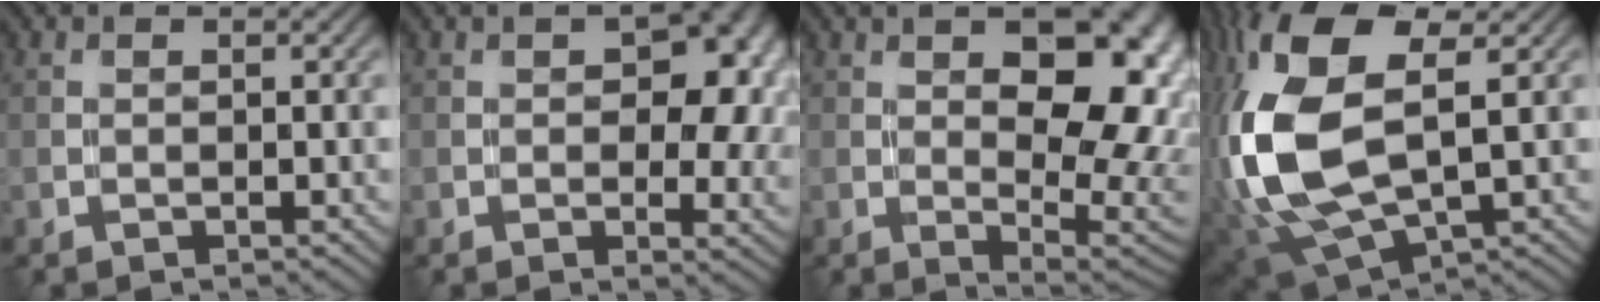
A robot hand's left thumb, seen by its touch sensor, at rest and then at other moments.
{"total": 9.4, "force": [1.2, 5.4, 7.6], "torque": [-0.089, -0.002, 0.025]}
{"total": 15.7, "force": [3.2, 7.9, 13.1], "torque": [-0.156, 0.021, 0.054]}
{"total": 16.3, "force": [1.0, 8.7, 13.8], "torque": [-0.356, -0.021, 0.035]}